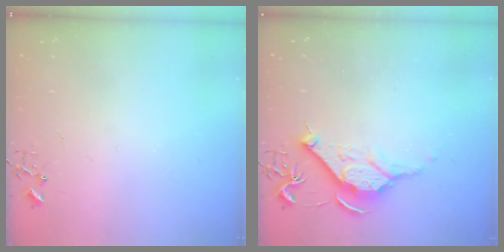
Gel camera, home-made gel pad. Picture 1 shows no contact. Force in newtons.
{"total": 11.4, "press": 11.4, "slide": 0.8}